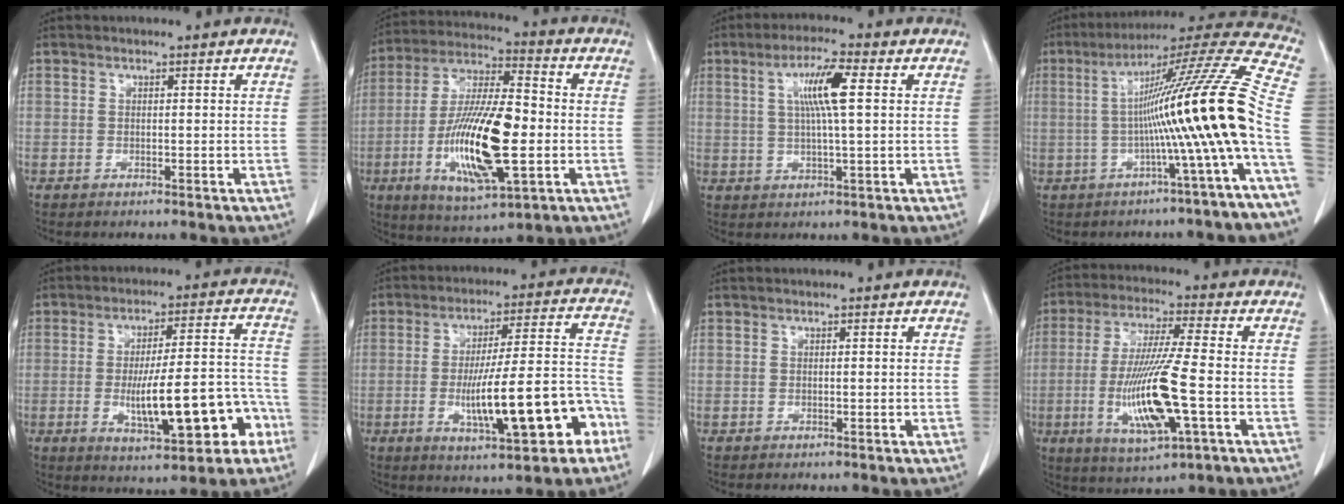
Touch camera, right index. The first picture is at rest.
{"total": 18.1, "force": [-3.6, 4.4, 17.2], "torque": [-0.344, -0.009, -0.059]}
{"total": 7.3, "force": [1.8, 0.2, 7.1], "torque": [-0.132, 0.005, 0.031]}
{"total": 19.9, "force": [-2.1, -2.4, 19.7], "torque": [-0.274, 0.019, -0.047]}
{"total": 15.0, "force": [-4.8, 3.6, 13.8], "torque": [-0.210, 0.021, -0.060]}
{"total": 16.7, "force": [-5.9, 3.0, 15.3], "torque": [-0.238, 0.017, -0.078]}
{"total": 0.0}
{"total": 14.2, "force": [-3.3, 1.1, 13.8], "torque": [-0.279, -0.018, -0.059]}